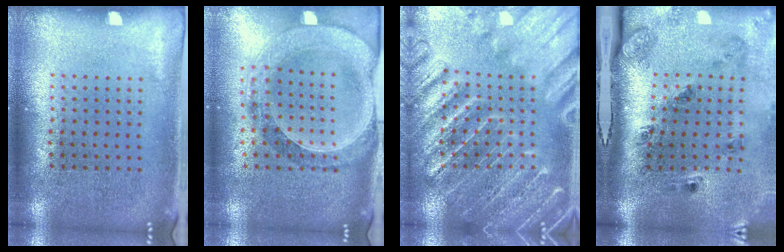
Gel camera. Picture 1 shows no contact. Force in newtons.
{"total": 1.5, "press": 1.4, "slide": 0.4}
{"total": 3.5, "press": 3.5, "slide": 0.5}
{"total": 2.8, "press": 1.7, "slide": 2.2}